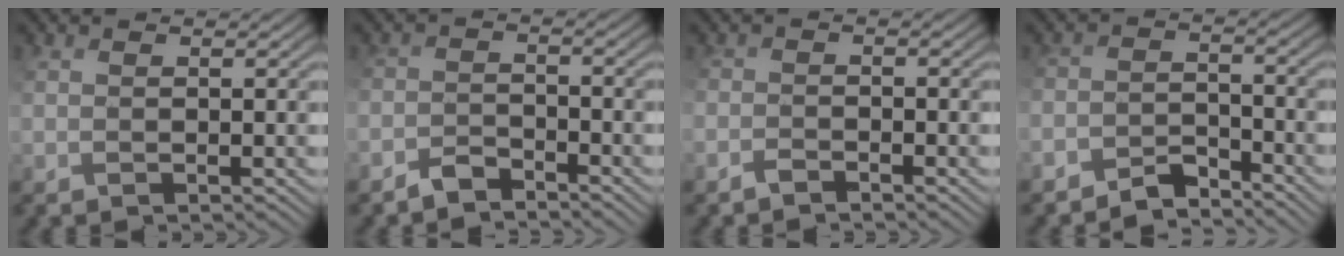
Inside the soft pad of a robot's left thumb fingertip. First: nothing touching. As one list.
[{"total": 2.6, "force": [-2.5, 0.7, 0.0], "torque": [0.001, 0.001, -0.051]}, {"total": 1.5, "force": [-1.4, 0.4, -0.2], "torque": [0.004, -0.002, -0.027]}, {"total": 4.6, "force": [-4.5, 1.1, 0.3], "torque": [-0.007, -0.002, -0.082]}]